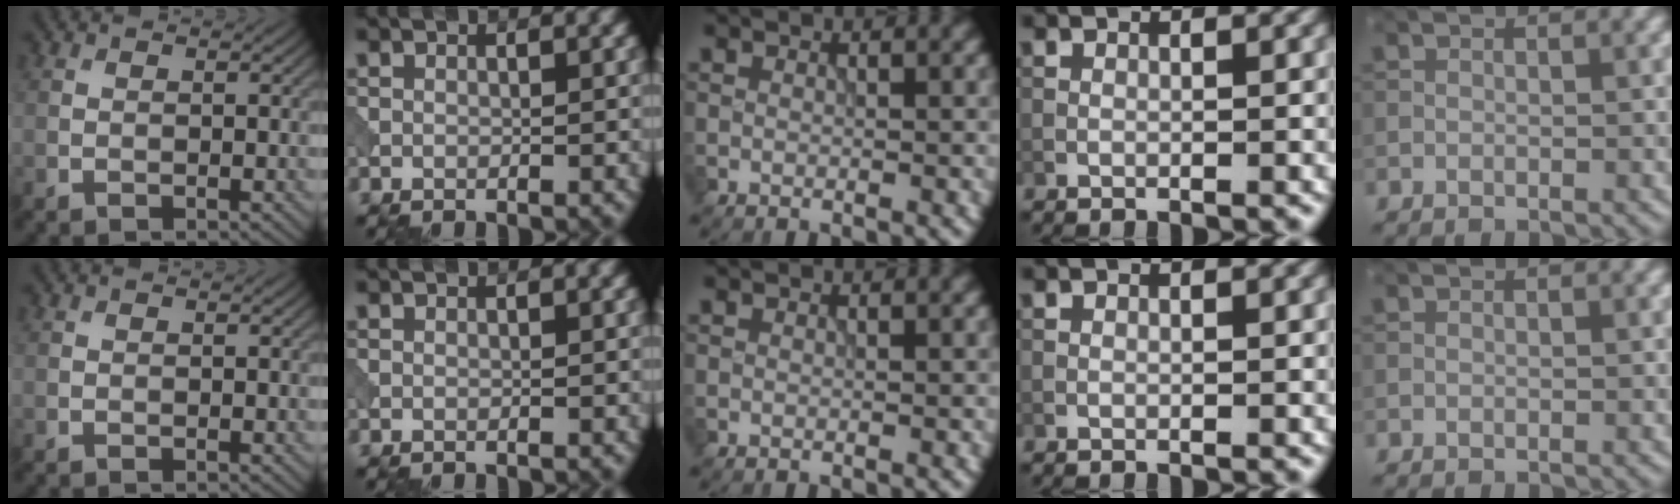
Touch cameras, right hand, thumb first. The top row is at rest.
{}